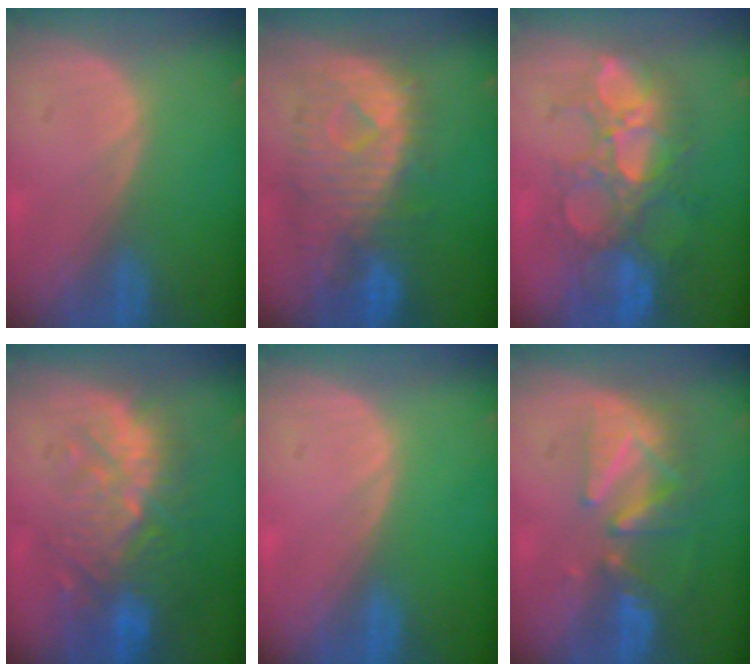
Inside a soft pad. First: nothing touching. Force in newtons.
{"total": 10.6, "press": 9.5, "slide": 4.7}
{"total": 10.5, "press": 9.8, "slide": 4.0}
{"total": 11.0, "press": 9.9, "slide": 4.7}
{"total": 0.0}
{"total": 8.2, "press": 7.6, "slide": 3.1}